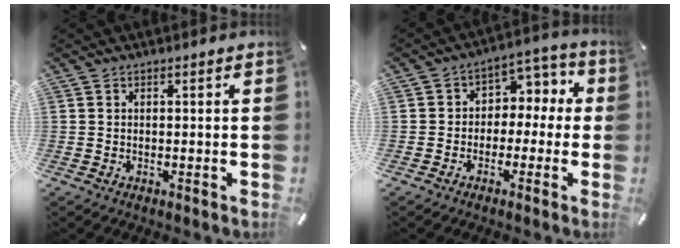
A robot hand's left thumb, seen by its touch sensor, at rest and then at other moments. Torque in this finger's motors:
{"motor_torque": [-0.03, 0.32, -0.05, 0.01, 0.11]}